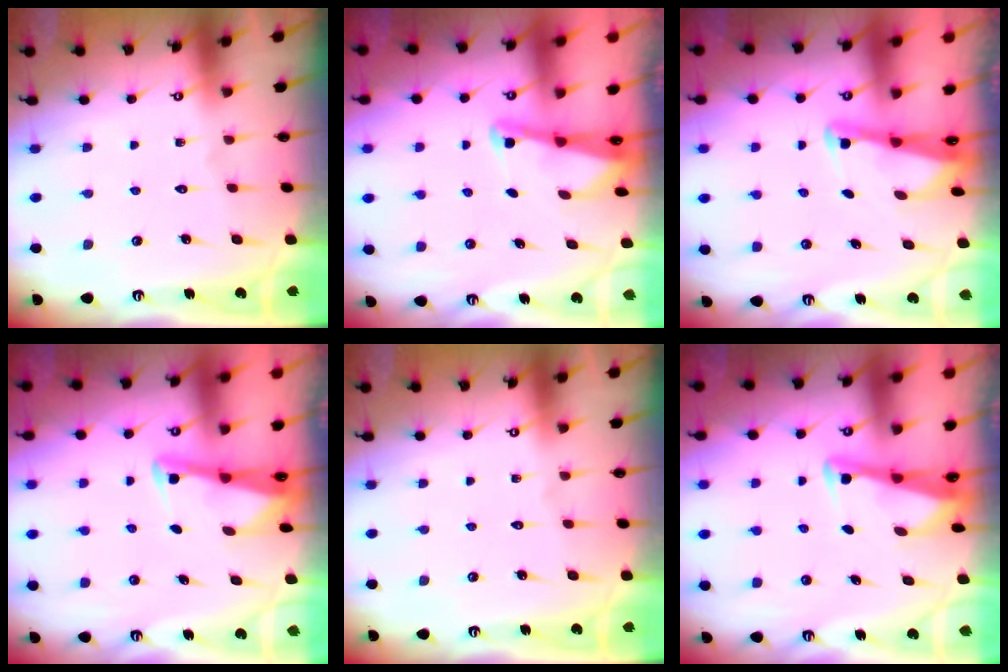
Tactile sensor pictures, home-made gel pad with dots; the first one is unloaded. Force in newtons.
{"total": 2.1, "press": 2.1, "slide": 0.3}
{"total": 2.4, "press": 2.4, "slide": 0.2}
{"total": 2.9, "press": 2.9, "slide": 0.3}
{"total": 0.0}
{"total": 3.1, "press": 3.1, "slide": 0.3}